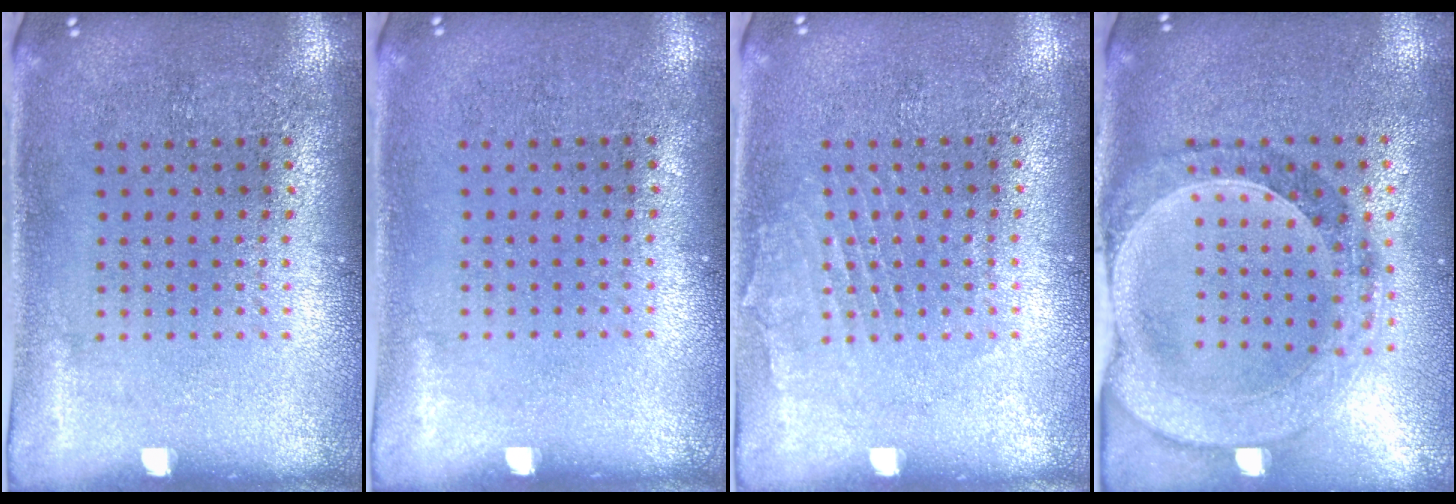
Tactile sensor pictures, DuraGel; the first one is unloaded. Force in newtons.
{"total": 0.0}
{"total": 1.2, "press": 1.1, "slide": 0.1}
{"total": 1.5, "press": 1.4, "slide": 0.4}